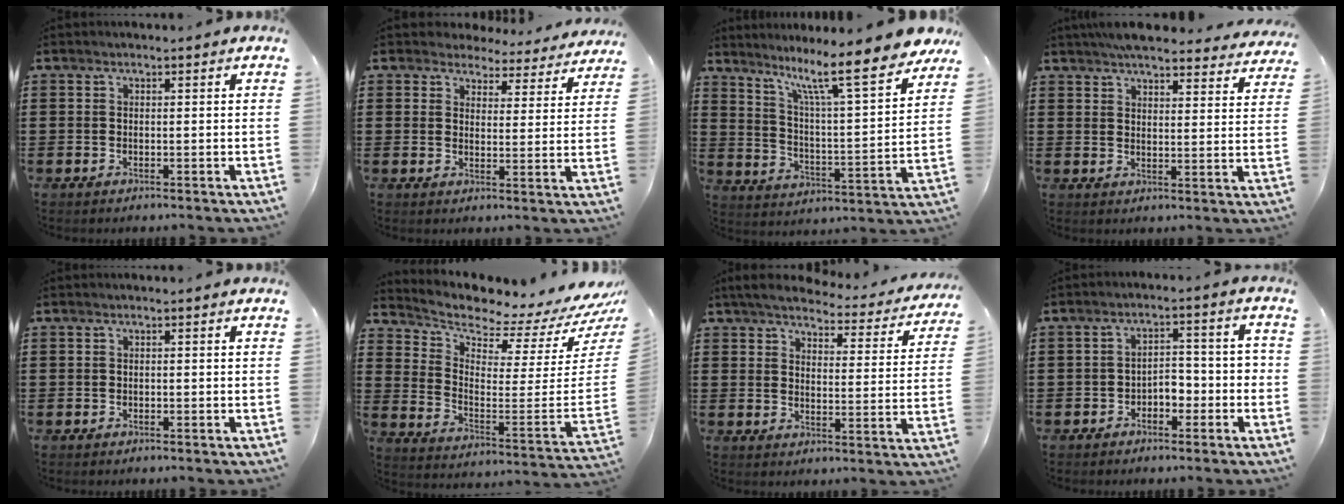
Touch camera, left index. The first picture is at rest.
{"total": 4.0, "force": [3.9, 1.0, 0.3], "torque": [-0.019, -0.023, 0.066]}
{"total": 12.1, "force": [9.5, 0.8, 7.4], "torque": [-0.151, -0.062, 0.150]}
{"total": 5.8, "force": [5.4, 0.8, 1.9], "torque": [-0.046, -0.021, 0.098]}
{"total": 0.0}
{"total": 3.8, "force": [3.2, 1.0, 1.8], "torque": [-0.042, -0.058, 0.047]}
{"total": 4.5, "force": [4.3, 0.5, 1.5], "torque": [-0.053, -0.029, 0.070]}
{"total": 3.6, "force": [-2.3, 2.0, 1.8], "torque": [-0.036, 0.009, -0.049]}